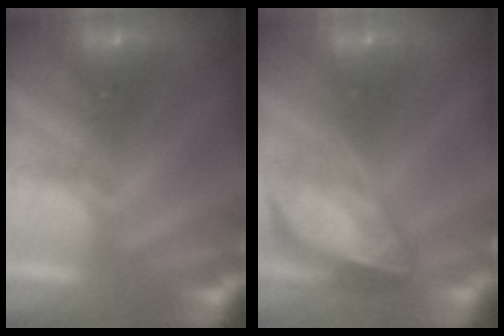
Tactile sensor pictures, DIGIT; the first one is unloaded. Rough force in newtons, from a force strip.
{"total": 3.8}